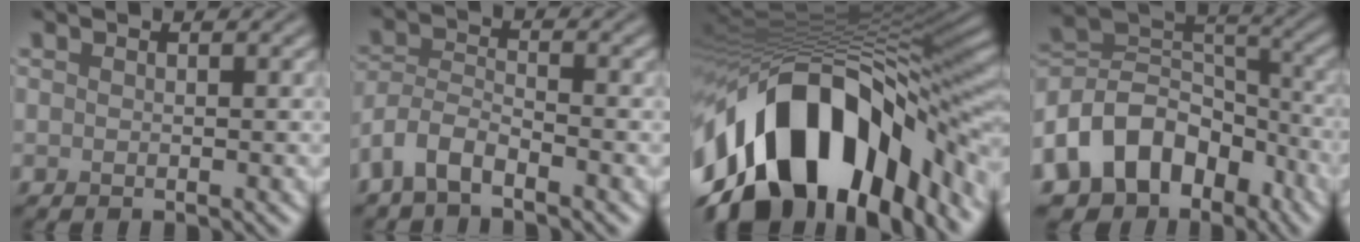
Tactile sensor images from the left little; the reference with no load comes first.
{"total": 3.7, "force": [-2.8, 1.3, 2.0], "torque": [-0.043, 0.001, -0.066]}
{"total": 16.6, "force": [-7.5, 8.8, 11.9], "torque": [-0.205, 0.013, -0.127]}
{"total": 10.8, "force": [-5.6, 7.8, 4.9], "torque": [-0.089, 0.006, -0.108]}